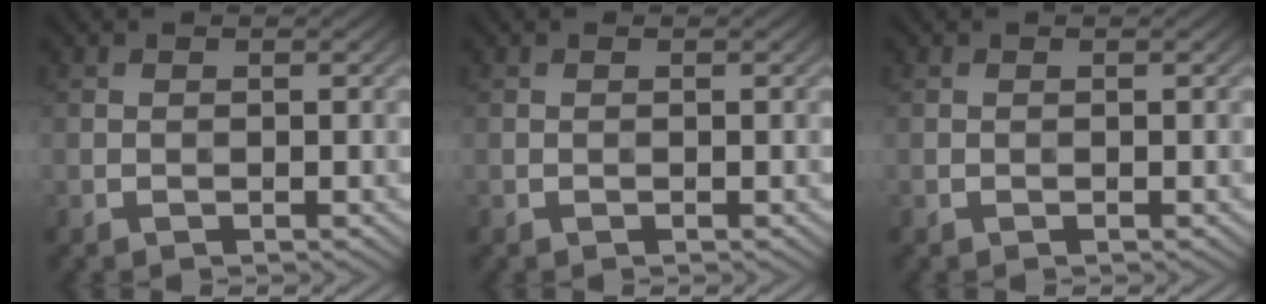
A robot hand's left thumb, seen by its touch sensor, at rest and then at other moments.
{"total": 0.0}
{"total": 0.0}